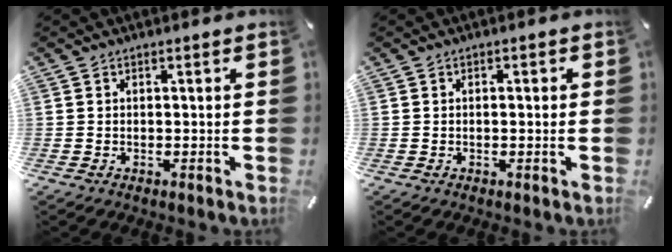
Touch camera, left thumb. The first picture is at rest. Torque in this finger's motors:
{"motor_torque": [-0.25, -0.26, 0.01, 0.14, 0.01]}